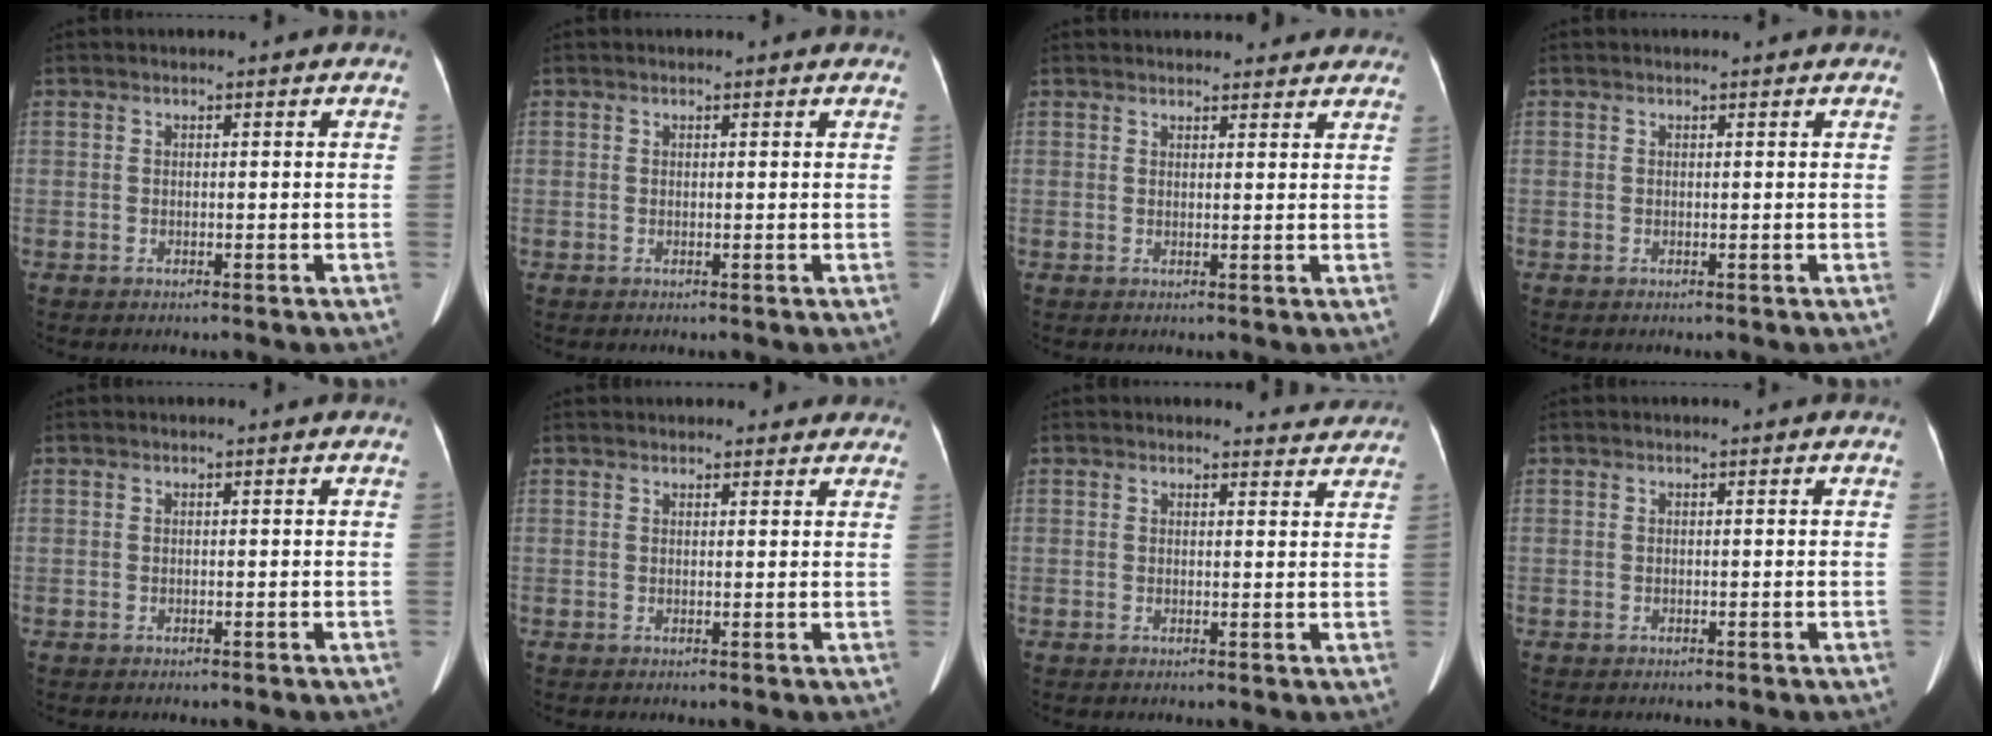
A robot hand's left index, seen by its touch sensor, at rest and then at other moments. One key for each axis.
{"total": 0.0}
{"total": 10.1, "fx": 9.2, "fy": 3.1, "fz": 2.7, "tx": -0.006, "ty": 0.024, "tz": 0.099}
{"total": 0.0}
{"total": 0.0}
{"total": 5.7, "fx": 5.1, "fy": 2.1, "fz": 1.3, "tx": 0.005, "ty": 0.019, "tz": 0.052}
{"total": 3.3, "fx": 3.1, "fy": 1.2, "fz": -0.3, "tx": 0.010, "ty": -0.007, "tz": 0.018}
{"total": 0.0}